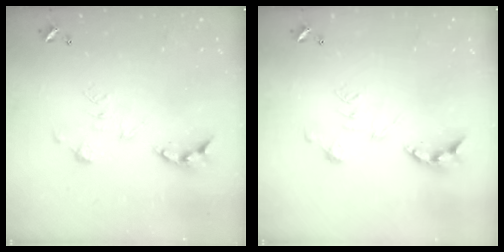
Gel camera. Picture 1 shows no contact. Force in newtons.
{"total": 0.8, "press": 0.8, "slide": 0.3}